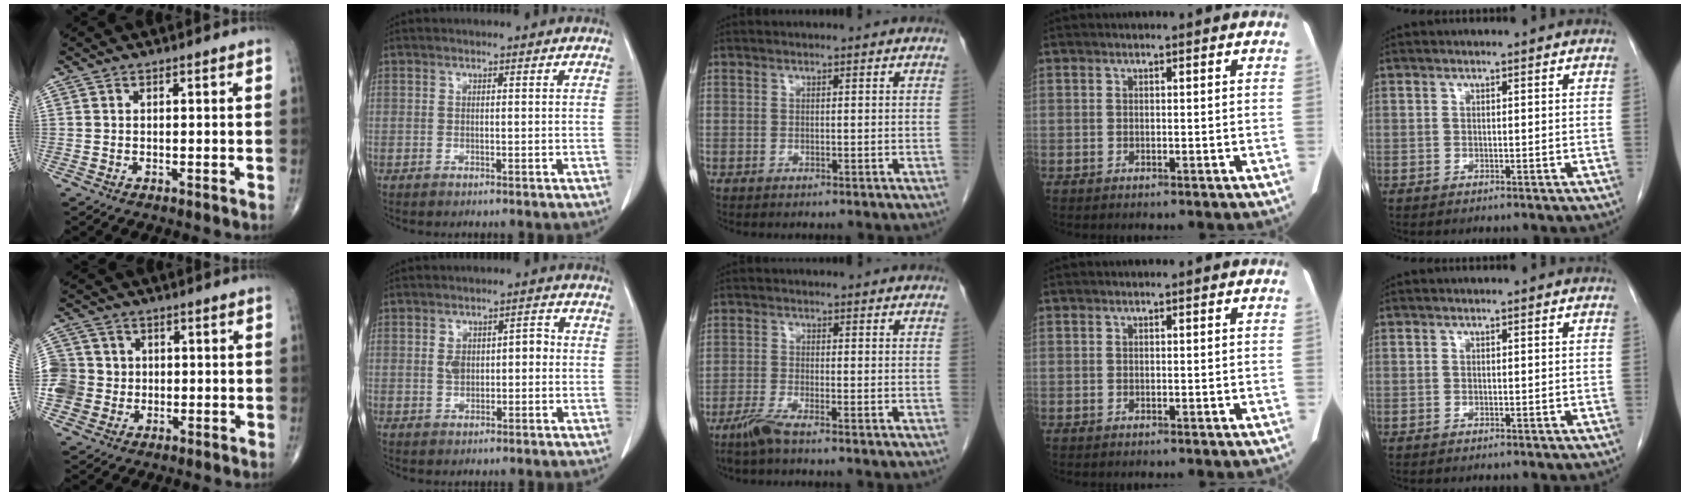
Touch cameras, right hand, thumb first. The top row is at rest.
{"thumb": {"total": 9.0, "force": [-0.6, 8.7, 2.1], "torque": [-0.030, 0.020, -0.007]}, "index": {"total": 4.6, "force": [0.0, 2.7, 3.7], "torque": [-0.065, 0.024, 0.006]}, "middle": {"total": 3.0, "force": [-2.3, -0.2, 1.9], "torque": [-0.049, -0.008, -0.052]}}